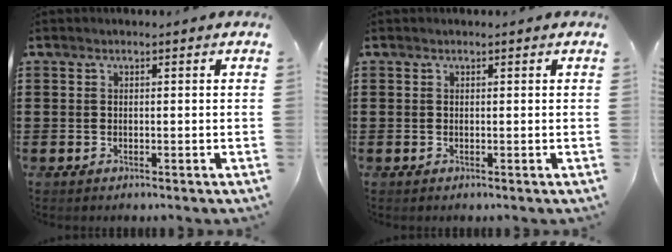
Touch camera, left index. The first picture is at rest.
{"total": 0.0}